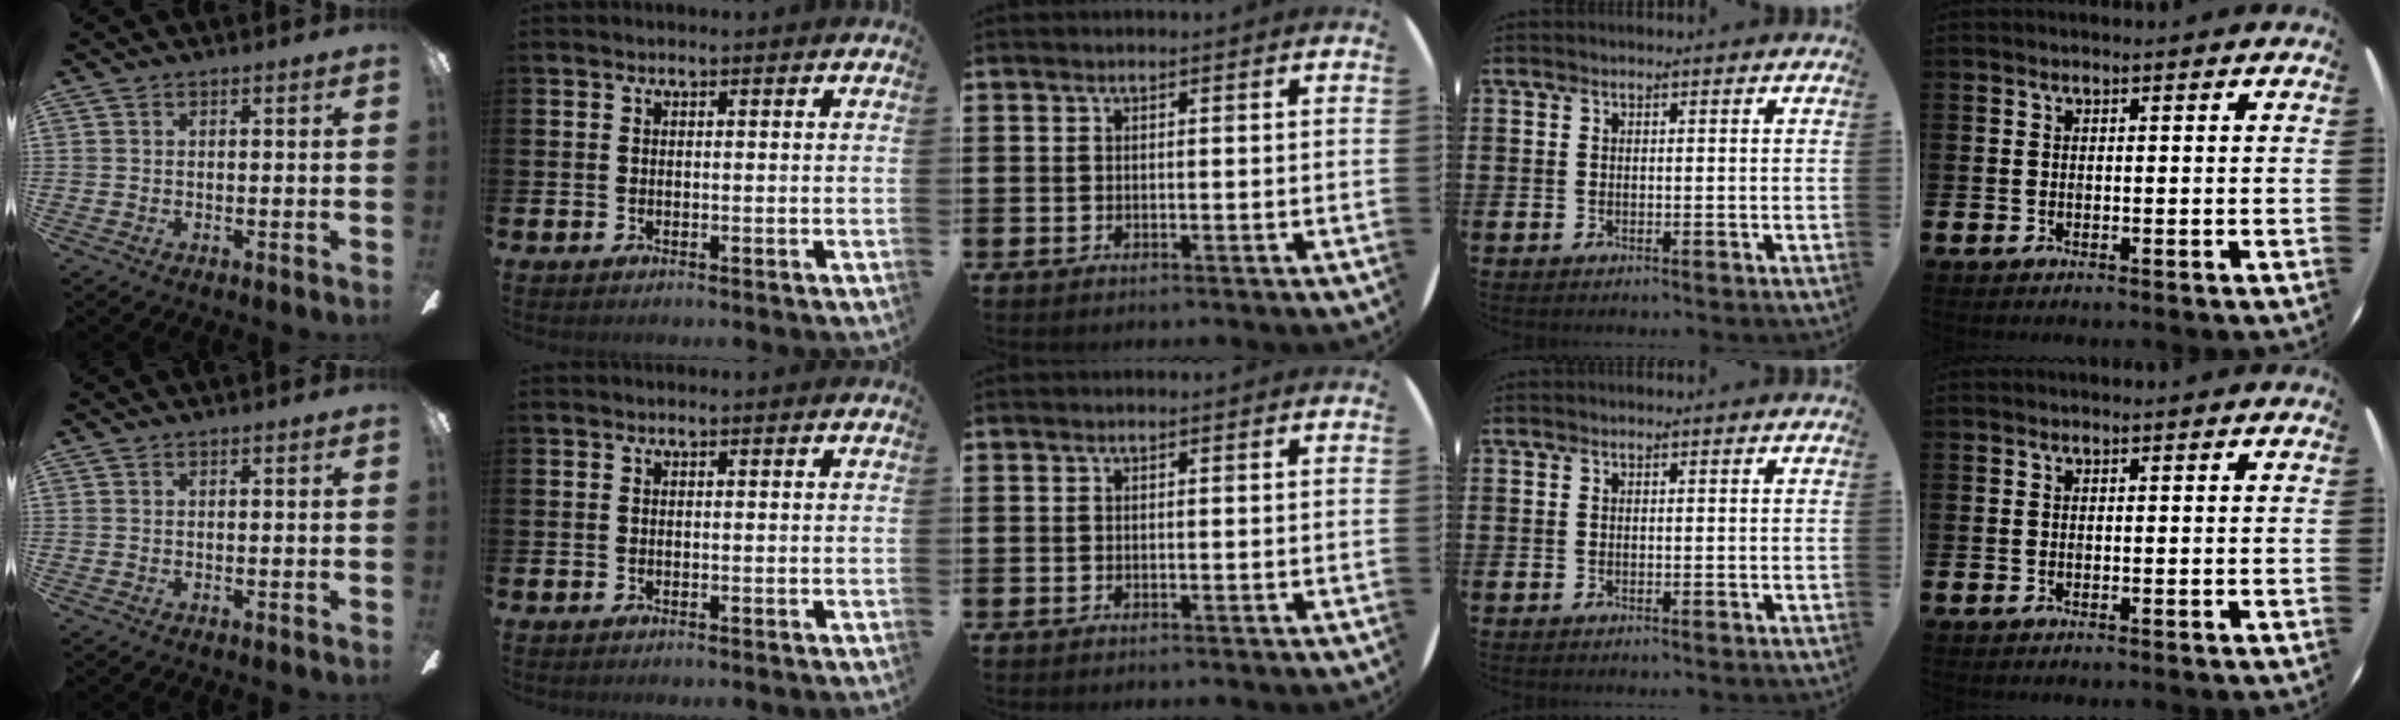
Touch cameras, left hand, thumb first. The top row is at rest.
{}